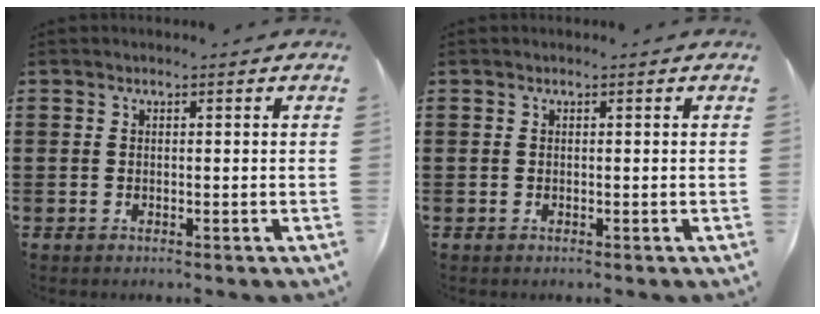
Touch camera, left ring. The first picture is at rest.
{"total": 0.0}